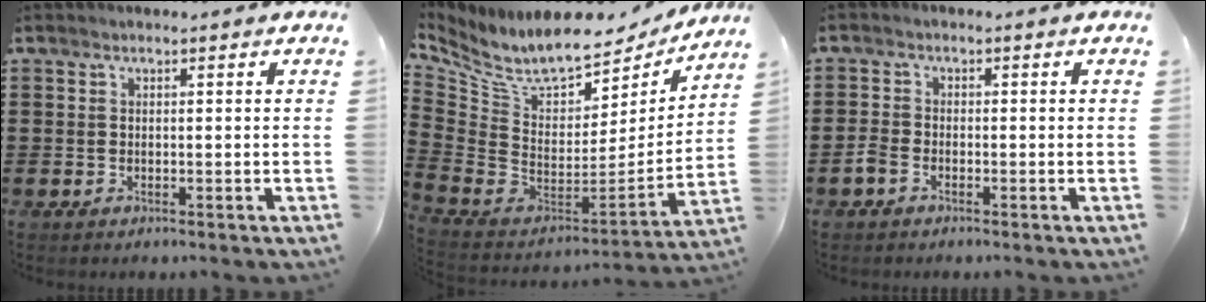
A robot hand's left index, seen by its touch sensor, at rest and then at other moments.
{"total": 9.0, "force": [7.0, 3.2, 4.7], "torque": [-0.119, -0.059, 0.122]}
{"total": 1.9, "force": [-1.3, 0.8, 1.0], "torque": [-0.036, -0.002, -0.031]}